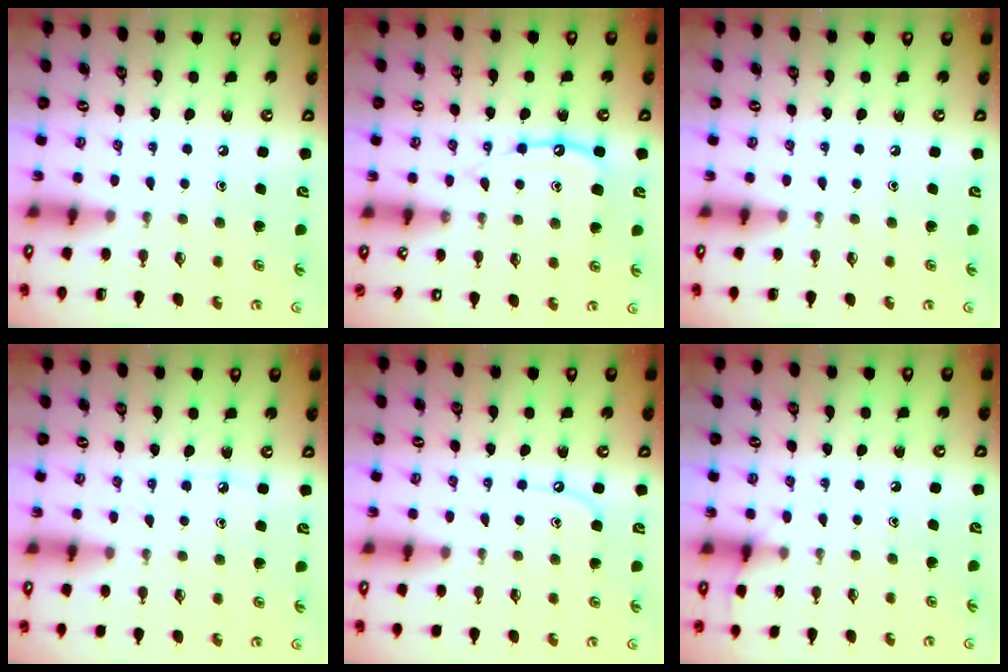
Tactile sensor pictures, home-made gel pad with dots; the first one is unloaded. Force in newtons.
{"total": 10.3, "press": 10.3, "slide": 0.9}
{"total": 0.0}
{"total": 4.3, "press": 4.2, "slide": 0.6}
{"total": 4.0, "press": 4.0, "slide": 0.4}
{"total": 4.8, "press": 4.8, "slide": 0.6}